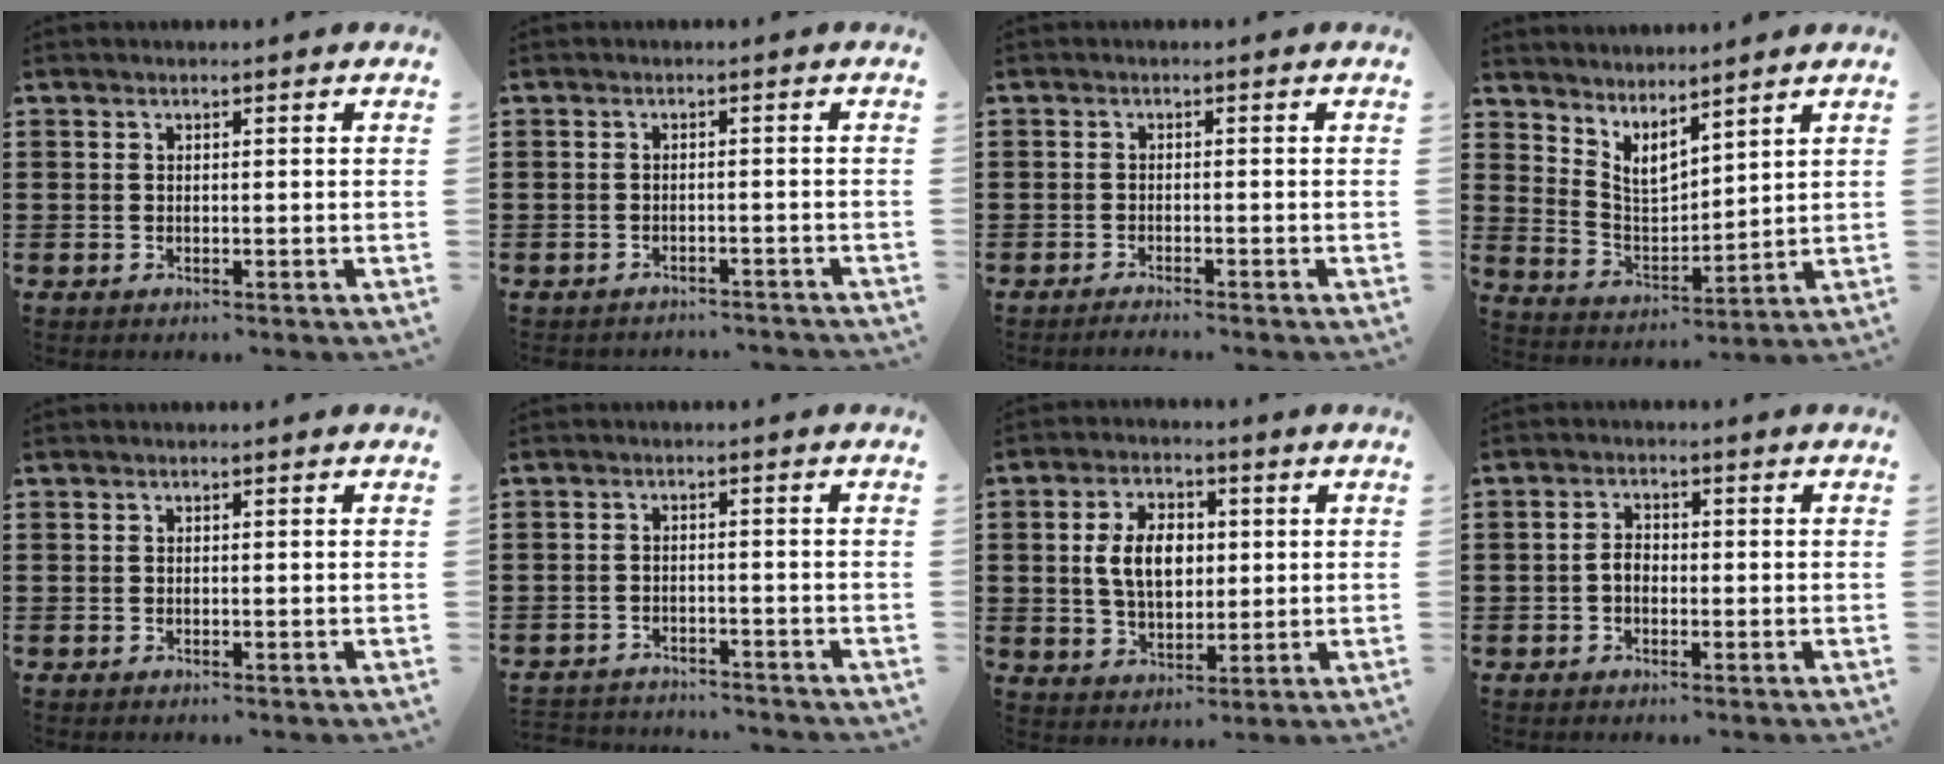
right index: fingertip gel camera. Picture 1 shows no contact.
{"total": 1.6, "force": [-1.6, 0.2, 0.1], "torque": [-0.008, 0.000, -0.034]}
{"total": 1.2, "force": [-1.2, -0.2, 0.1], "torque": [-0.003, 0.001, -0.023]}
{"total": 4.6, "force": [4.1, 1.4, 1.4], "torque": [-0.045, -0.021, 0.076]}
{"total": 0.0}
{"total": 2.6, "force": [-2.6, 0.3, -0.1], "torque": [-0.006, -0.002, -0.057]}
{"total": 7.5, "force": [0.9, 4.8, 5.7], "torque": [-0.127, 0.011, 0.008]}
{"total": 2.4, "force": [-0.6, 1.6, 1.7], "torque": [-0.041, 0.001, -0.014]}